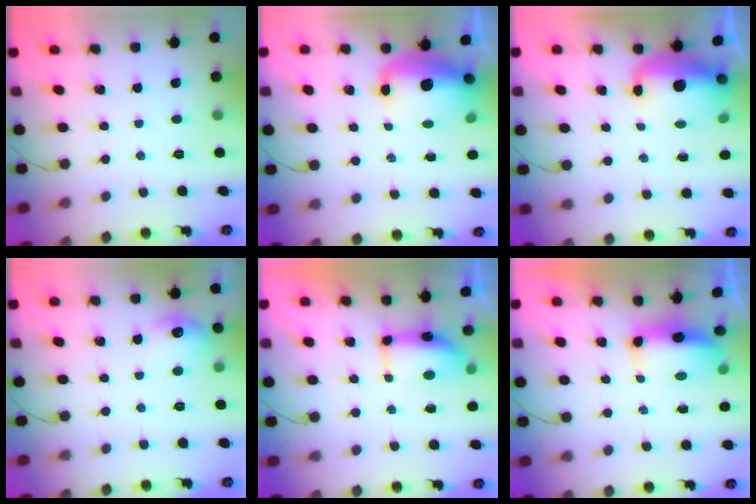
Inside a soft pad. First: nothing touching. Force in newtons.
{"total": 12.5, "press": 12.2, "slide": 2.7}
{"total": 13.5, "press": 13.1, "slide": 3.3}
{"total": 8.5, "press": 8.5, "slide": 0.5}
{"total": 7.3, "press": 7.2, "slide": 1.1}
{"total": 7.0, "press": 6.9, "slide": 1.2}